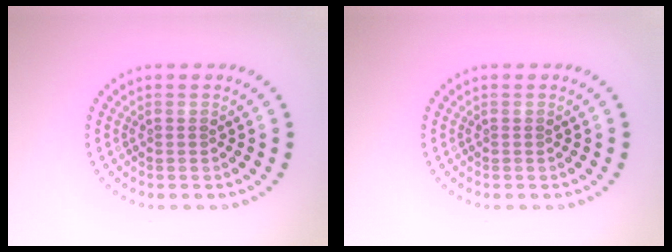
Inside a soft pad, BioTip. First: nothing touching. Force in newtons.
{"total": 0.0}